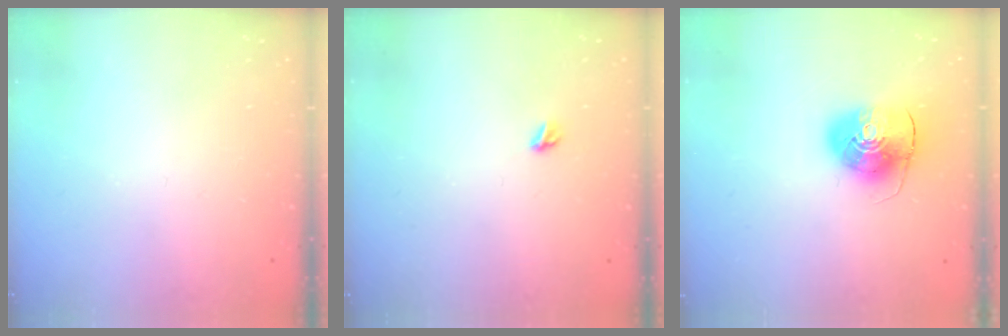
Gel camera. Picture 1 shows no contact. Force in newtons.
{"total": 4.2, "press": 4.2, "slide": 0.5}
{"total": 9.9, "press": 9.8, "slide": 1.6}